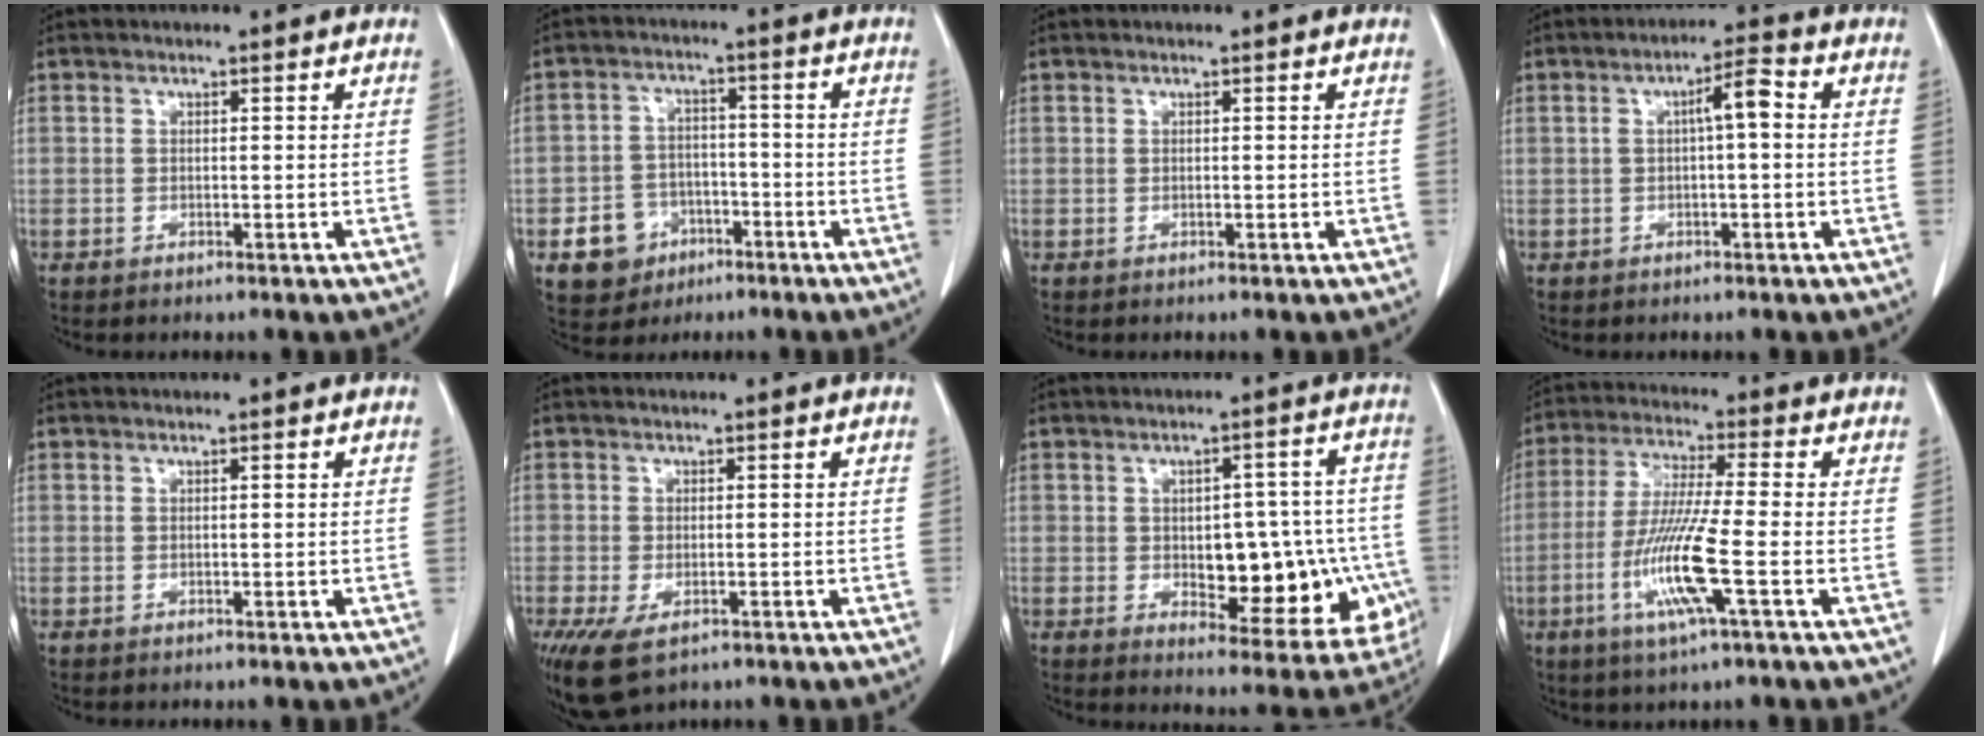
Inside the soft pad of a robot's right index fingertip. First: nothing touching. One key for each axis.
{"total": 8.0, "fx": -3.6, "fy": 6.7, "fz": 2.4, "tx": -0.050, "ty": 0.018, "tz": -0.048}
{"total": 0.0}
{"total": 5.1, "fx": 0.7, "fy": 1.2, "fz": 4.9, "tx": -0.088, "ty": 0.022, "tz": 0.010}
{"total": 0.6, "fx": 0.1, "fy": 0.3, "fz": 0.5, "tx": -0.012, "ty": 0.006, "tz": 0.003}
{"total": 10.6, "fx": -5.5, "fy": 5.9, "fz": 7.0, "tx": -0.167, "ty": -0.018, "tz": -0.086}
{"total": 18.4, "fx": -3.6, "fy": 8.9, "fz": 15.7, "tx": -0.157, "ty": 0.032, "tz": -0.019}
{"total": 12.3, "fx": -3.8, "fy": 0.1, "fz": 11.7, "tx": -0.244, "ty": -0.017, "tz": -0.079}